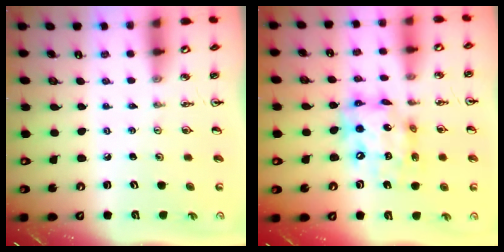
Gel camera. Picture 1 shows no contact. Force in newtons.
{"total": 14.3, "press": 14.2, "slide": 1.5}